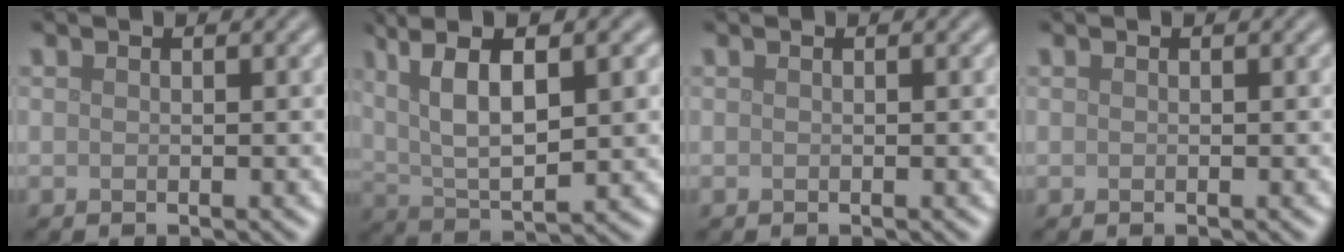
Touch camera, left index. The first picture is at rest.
{"total": 8.6, "force": [2.9, 3.1, 7.5], "torque": [-0.143, 0.007, 0.051]}
{"total": 0.0}
{"total": 0.0}